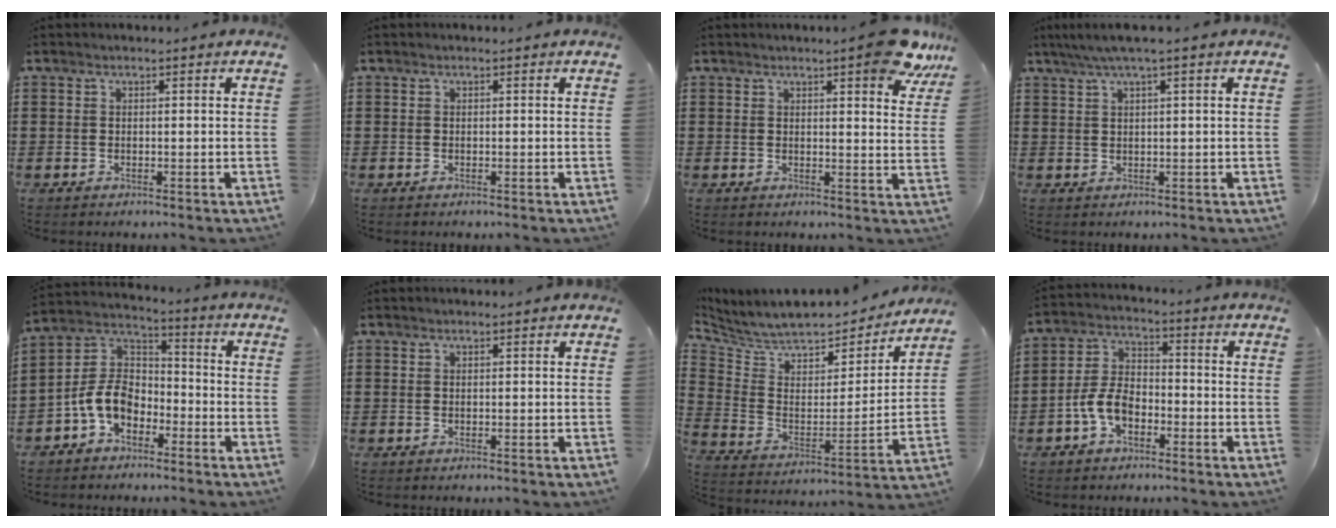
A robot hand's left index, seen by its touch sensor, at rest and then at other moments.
{"total": 0.0}
{"total": 7.7, "force": [5.9, 0.9, 4.9], "torque": [-0.063, -0.028, 0.096]}
{"total": 2.5, "force": [1.1, -0.1, 2.2], "torque": [-0.043, -0.001, 0.019]}
{"total": 7.7, "force": [-3.9, 5.1, 4.4], "torque": [-0.126, 0.001, -0.085]}
{"total": 0.0}
{"total": 6.4, "force": [6.0, 1.8, 1.2], "torque": [-0.062, -0.052, 0.100]}
{"total": 6.1, "force": [-2.9, 3.6, 4.0], "torque": [-0.106, 0.005, -0.064]}